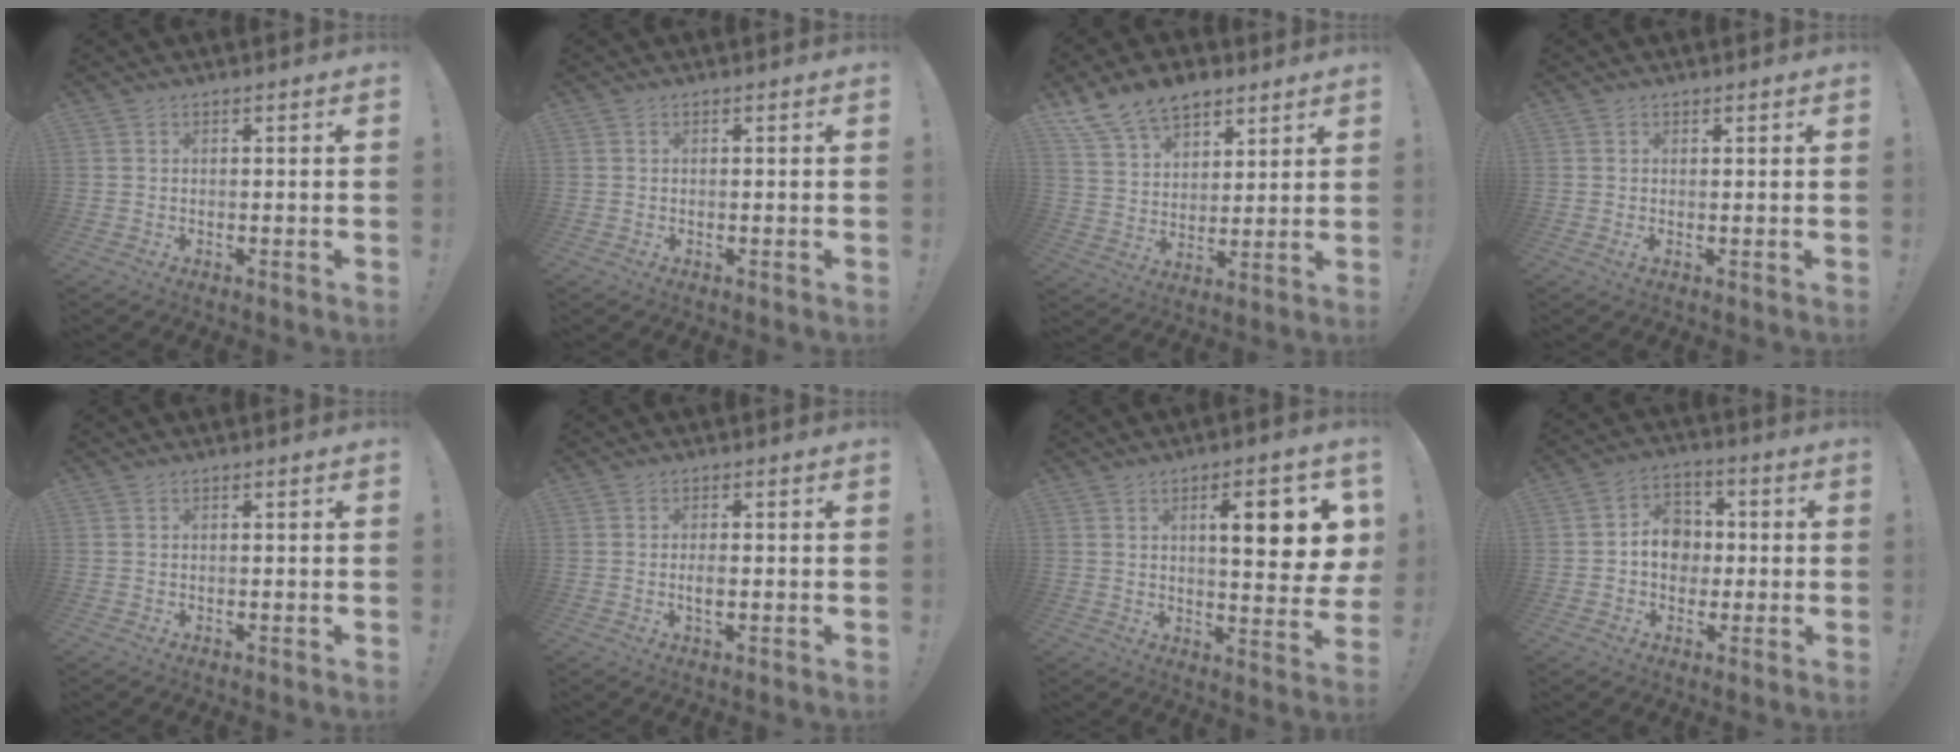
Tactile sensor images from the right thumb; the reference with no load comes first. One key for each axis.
{"total": 0.0}
{"total": 13.2, "fx": 9.5, "fy": 7.8, "fz": 4.8, "tx": -0.092, "ty": -0.056, "tz": 0.184}
{"total": 0.9, "fx": 0.4, "fy": 0.2, "fz": 0.8, "tx": -0.007, "ty": -0.004, "tz": 0.004}
{"total": 0.0}
{"total": 2.6, "fx": -0.7, "fy": 0.9, "fz": 2.3, "tx": -0.047, "ty": 0.000, "tz": -0.016}
{"total": 12.1, "fx": 3.4, "fy": 3.2, "fz": 11.1, "tx": -0.149, "ty": -0.011, "tz": 0.044}
{"total": 9.5, "fx": -0.4, "fy": 8.2, "fz": 4.7, "tx": -0.065, "ty": 0.011, "tz": -0.004}